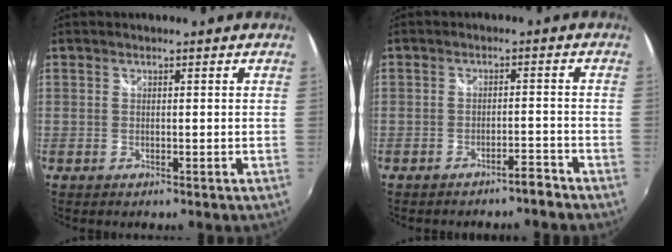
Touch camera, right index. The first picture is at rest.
{"total": 3.0, "force": [-2.8, 0.3, 1.0], "torque": [-0.023, 0.002, -0.038]}